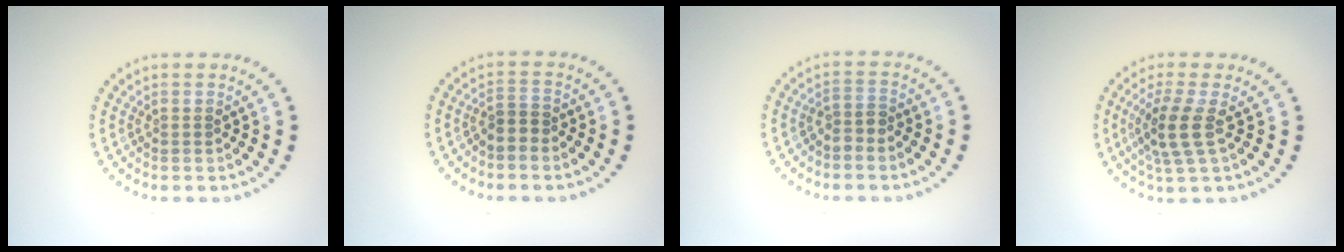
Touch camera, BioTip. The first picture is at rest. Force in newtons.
{"total": 1.2, "press": 0.8, "slide": 0.9}
{"total": 1.5, "press": 1.2, "slide": 0.9}
{"total": 3.3, "press": 2.7, "slide": 1.9}